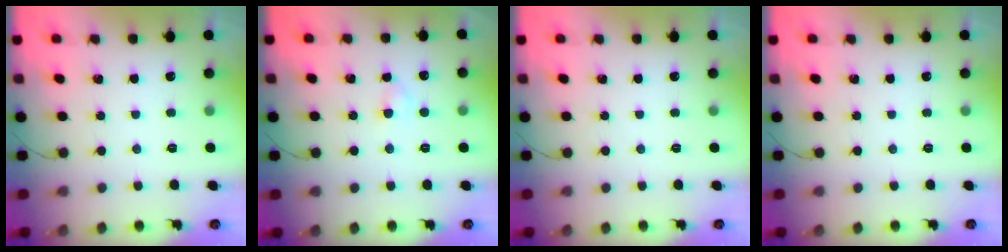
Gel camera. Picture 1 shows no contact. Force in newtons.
{"total": 2.3, "press": 2.0, "slide": 1.1}
{"total": 0.0}
{"total": 0.0}